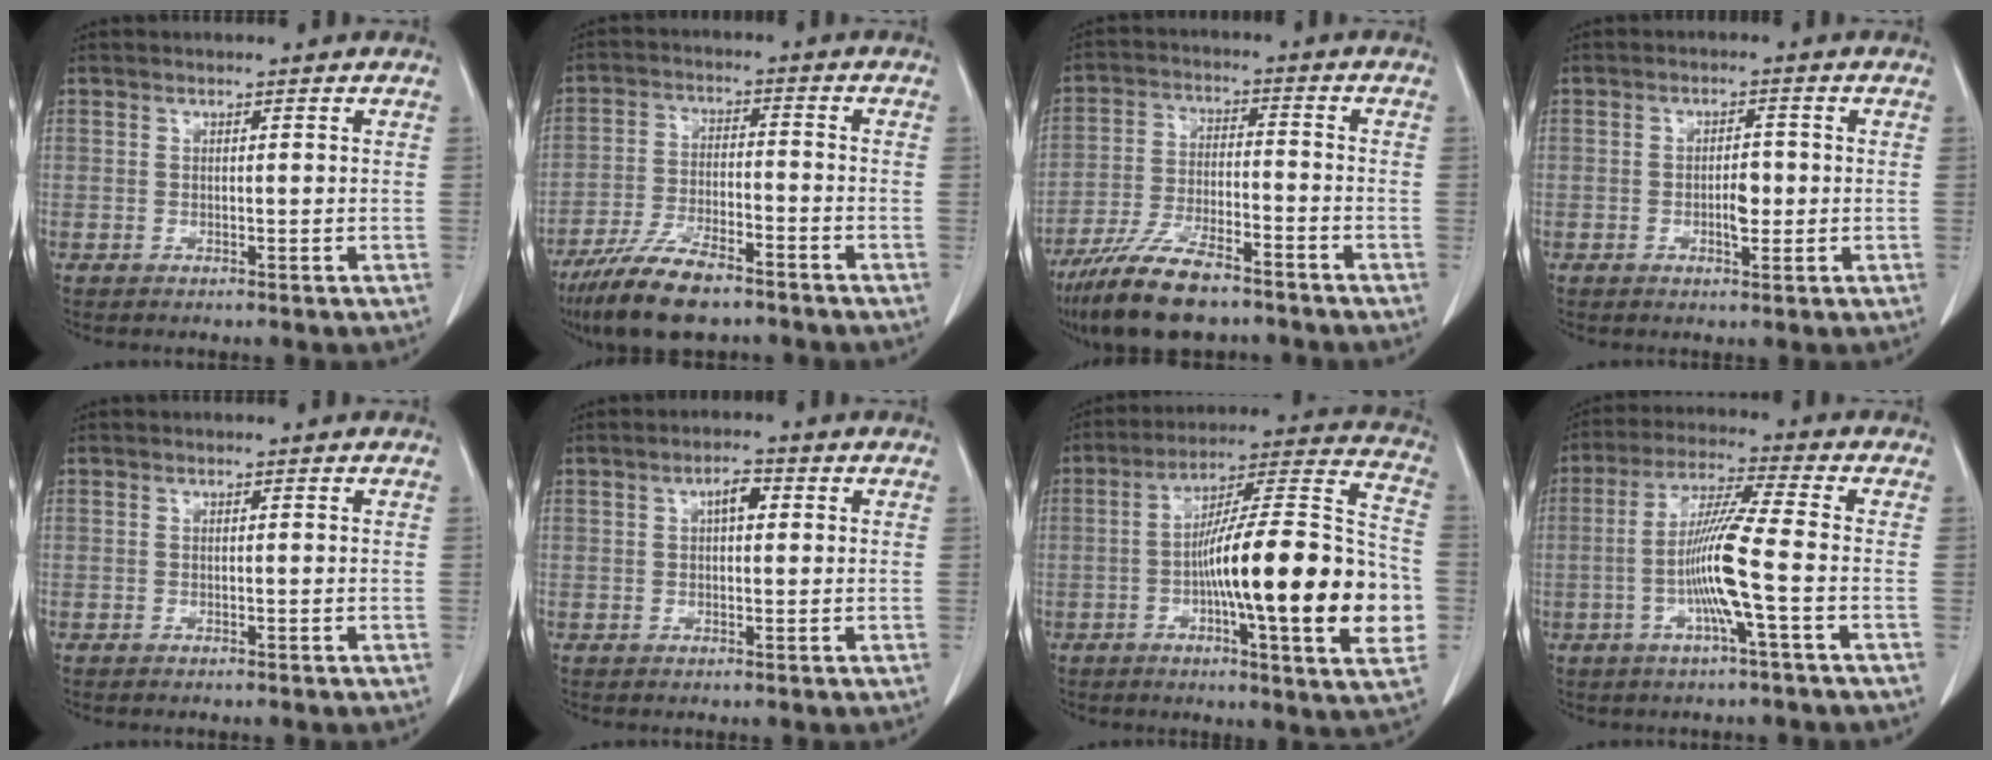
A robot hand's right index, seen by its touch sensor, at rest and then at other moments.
{"total": 11.9, "force": [-9.0, 2.9, 7.1], "torque": [-0.136, -0.022, -0.160]}
{"total": 12.7, "force": [-9.8, 3.1, 7.4], "torque": [-0.142, -0.022, -0.174]}
{"total": 3.2, "force": [-0.5, 1.3, 2.9], "torque": [-0.047, 0.003, -0.005]}
{"total": 0.0}
{"total": 2.9, "force": [0.7, 1.2, 2.5], "torque": [-0.041, 0.009, 0.010]}
{"total": 24.6, "force": [-4.6, 2.3, 24.1], "torque": [-0.318, 0.010, -0.072]}
{"total": 9.9, "force": [-2.3, -0.7, 9.6], "torque": [-0.190, 0.000, -0.048]}